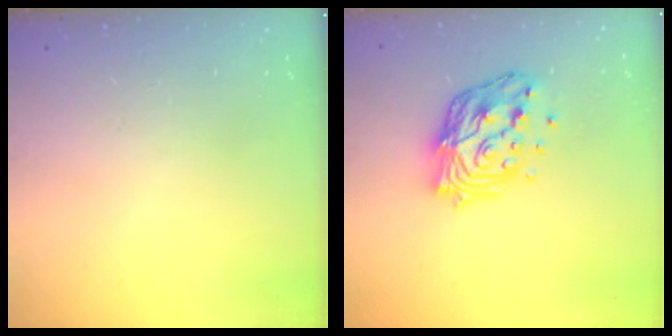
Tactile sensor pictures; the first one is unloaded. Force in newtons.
{"total": 14.8, "press": 14.7, "slide": 1.5}